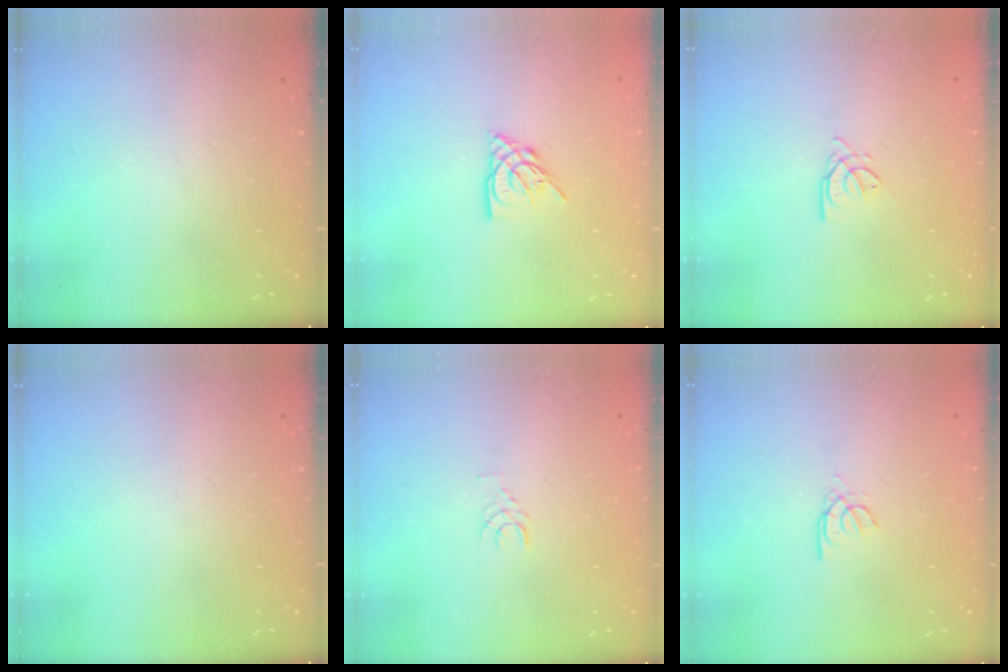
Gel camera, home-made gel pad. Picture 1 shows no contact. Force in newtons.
{"total": 6.1, "press": 6.1, "slide": 0.4}
{"total": 2.6, "press": 2.6, "slide": 0.1}
{"total": 0.0}
{"total": 3.6, "press": 3.6, "slide": 0.3}
{"total": 2.4, "press": 2.4, "slide": 0.3}